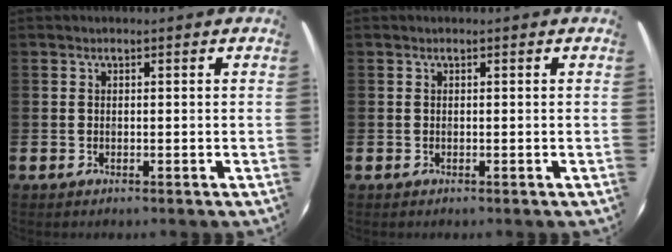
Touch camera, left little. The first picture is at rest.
{"total": 0.0}